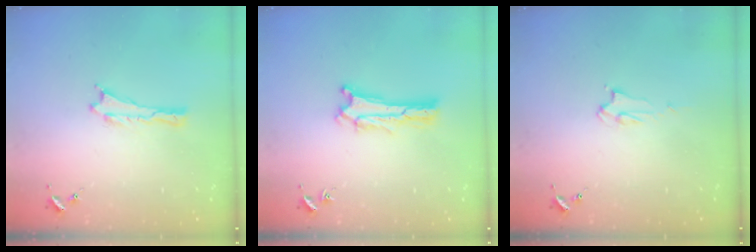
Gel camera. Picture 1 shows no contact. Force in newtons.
{"total": 0.7, "press": 0.6, "slide": 0.2}
{"total": 2.2, "press": 2.2, "slide": 0.2}